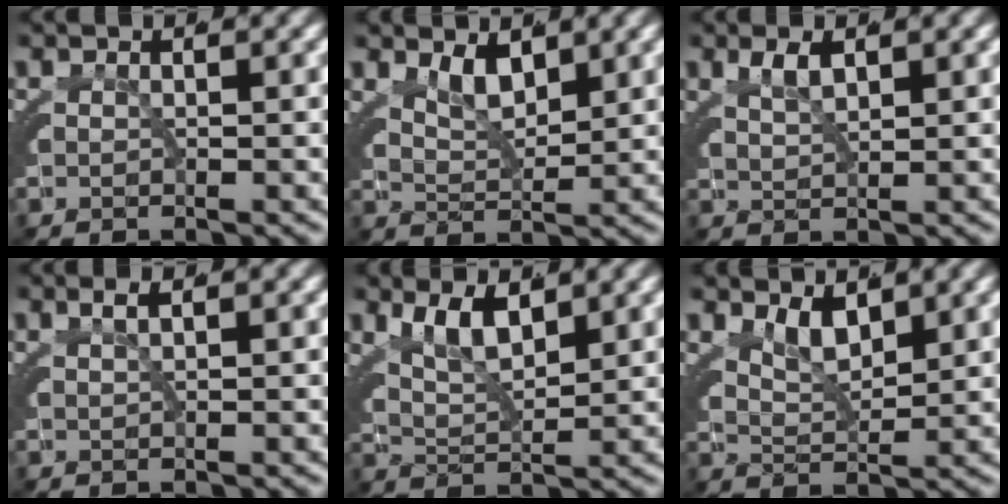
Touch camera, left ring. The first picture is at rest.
{"total": 2.8, "force": [1.9, 1.0, 1.8], "torque": [-0.032, -0.007, 0.036]}
{"total": 1.8, "force": [1.3, -0.2, 1.2], "torque": [-0.023, -0.003, 0.034]}
{"total": 1.1, "force": [0.7, -0.2, 0.7], "torque": [-0.011, 0.005, 0.016]}
{"total": 4.5, "force": [2.4, 2.2, 3.2], "torque": [-0.069, 0.002, 0.040]}
{"total": 2.8, "force": [2.0, 1.0, 1.8], "torque": [-0.034, -0.007, 0.036]}